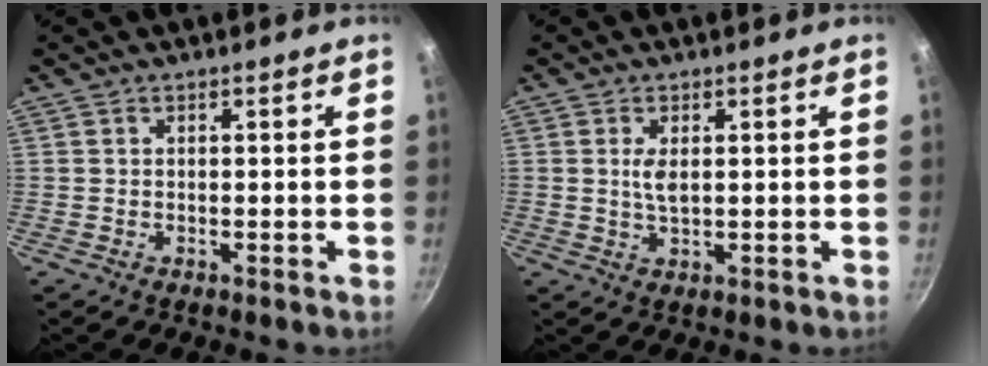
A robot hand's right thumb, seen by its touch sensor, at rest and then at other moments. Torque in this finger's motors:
{"motor_torque": [0.07, 0.06, 0.65, -0.30, 0.02]}